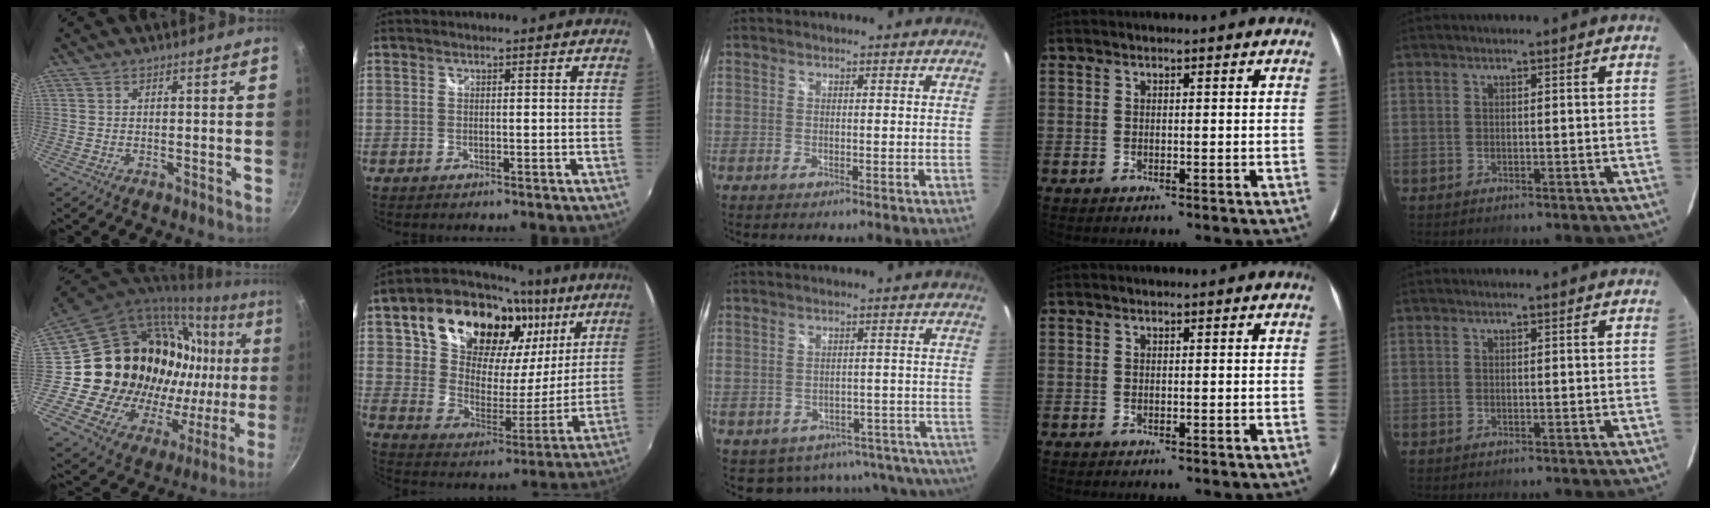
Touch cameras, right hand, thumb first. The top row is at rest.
{"thumb": {"total": 28.6, "force": [2.6, 21.1, 19.1], "torque": [-0.280, 0.020, 0.057]}, "index": {"total": 26.7, "force": [13.3, 16.9, 15.8], "torque": [-0.287, 0.058, 0.239]}, "middle": {"total": 18.6, "force": [-16.4, 7.3, 4.8], "torque": [-0.063, 0.029, -0.182]}}